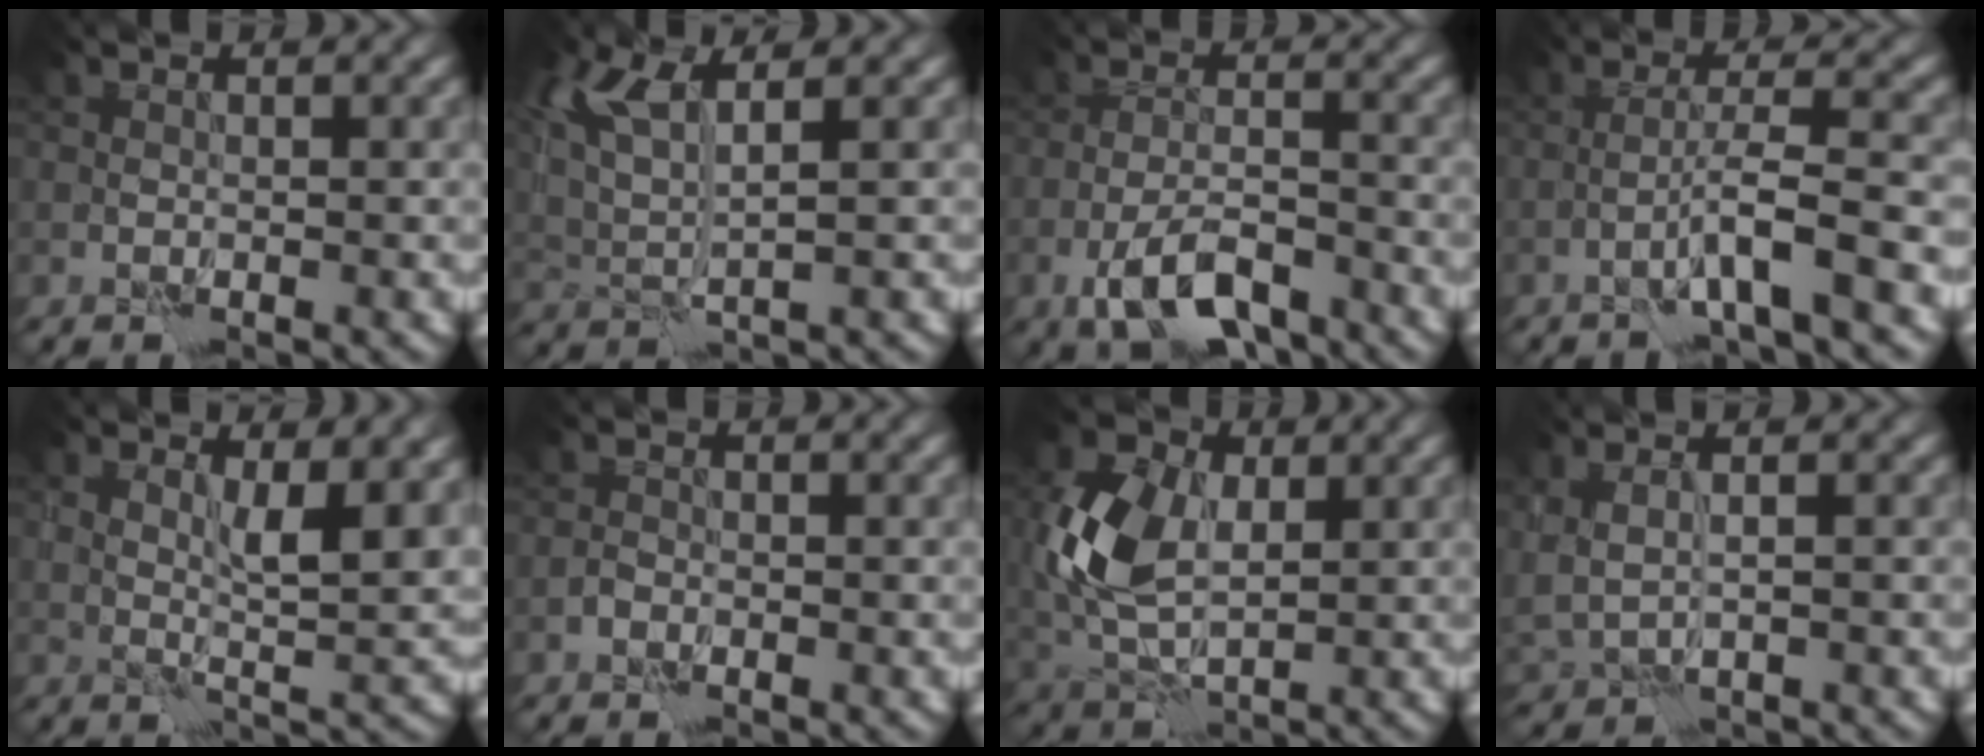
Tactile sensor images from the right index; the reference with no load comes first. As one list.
[{"total": 5.6, "force": [2.7, 1.8, 4.6], "torque": [-0.113, 0.005, 0.052]}, {"total": 5.7, "force": [-3.4, 2.1, 4.1], "torque": [-0.075, -0.003, -0.065]}, {"total": 3.9, "force": [-1.8, -0.3, 3.4], "torque": [-0.059, 0.015, -0.036]}, {"total": 3.5, "force": [2.0, 0.5, 2.8], "torque": [-0.048, -0.011, 0.039]}, {"total": 0.5, "force": [-0.4, 0.3, 0.1], "torque": [0.002, 0.002, -0.011]}, {"total": 7.5, "force": [1.2, 4.8, 5.6], "torque": [-0.132, 0.003, 0.018]}, {"total": 3.8, "force": [2.1, 1.7, 2.7], "torque": [-0.065, 0.004, 0.041]}]